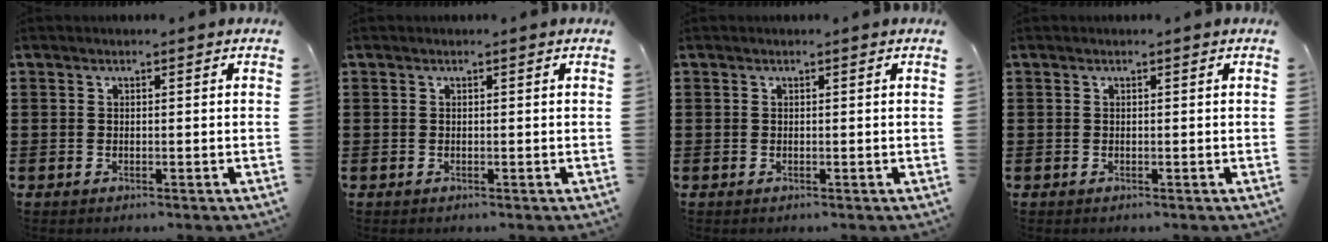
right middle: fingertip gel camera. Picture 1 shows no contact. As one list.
[{"total": 0.0}, {"total": 0.0}, {"total": 0.0}]